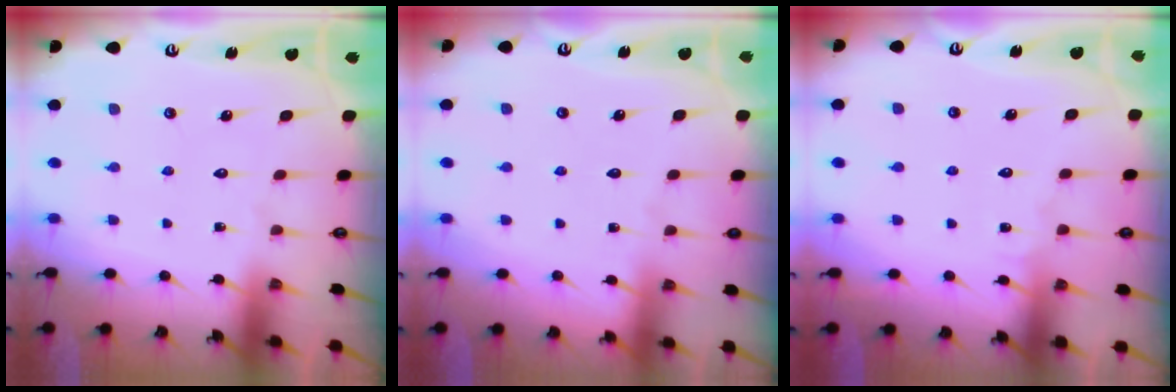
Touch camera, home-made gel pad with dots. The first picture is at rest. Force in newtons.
{"total": 1.8, "press": 1.7, "slide": 0.2}
{"total": 3.7, "press": 3.7, "slide": 0.4}